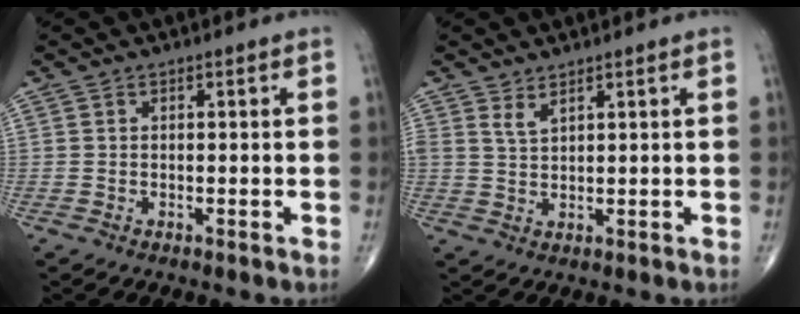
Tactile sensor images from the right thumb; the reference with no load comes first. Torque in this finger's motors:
{"motor_torque": [-0.16, -0.04, 0.42, 0.37, 0.04]}